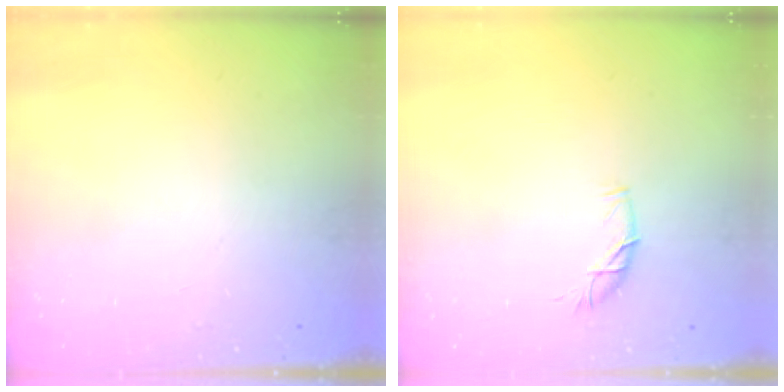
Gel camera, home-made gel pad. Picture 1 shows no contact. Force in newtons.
{"total": 6.1, "press": 6.1, "slide": 0.6}